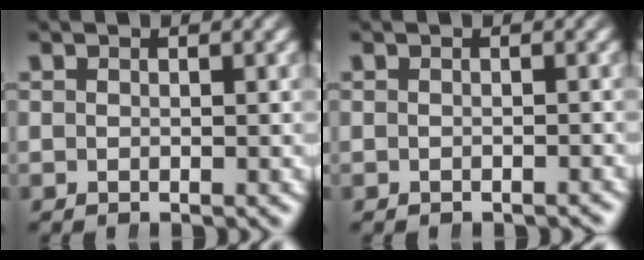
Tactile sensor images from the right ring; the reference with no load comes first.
{"total": 0.8, "force": [-0.7, -0.1, -0.3], "torque": [0.006, -0.002, -0.008]}